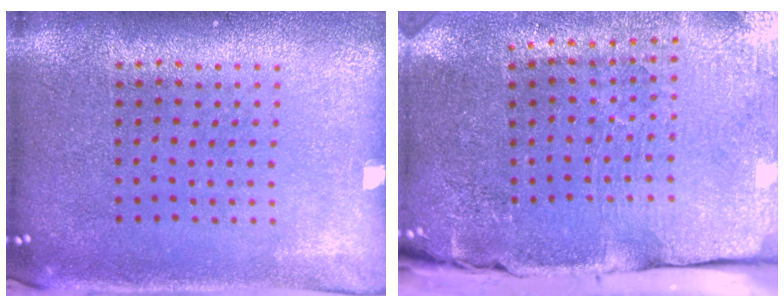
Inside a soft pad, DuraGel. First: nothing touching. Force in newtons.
{"total": 4.5, "press": 3.7, "slide": 2.5}